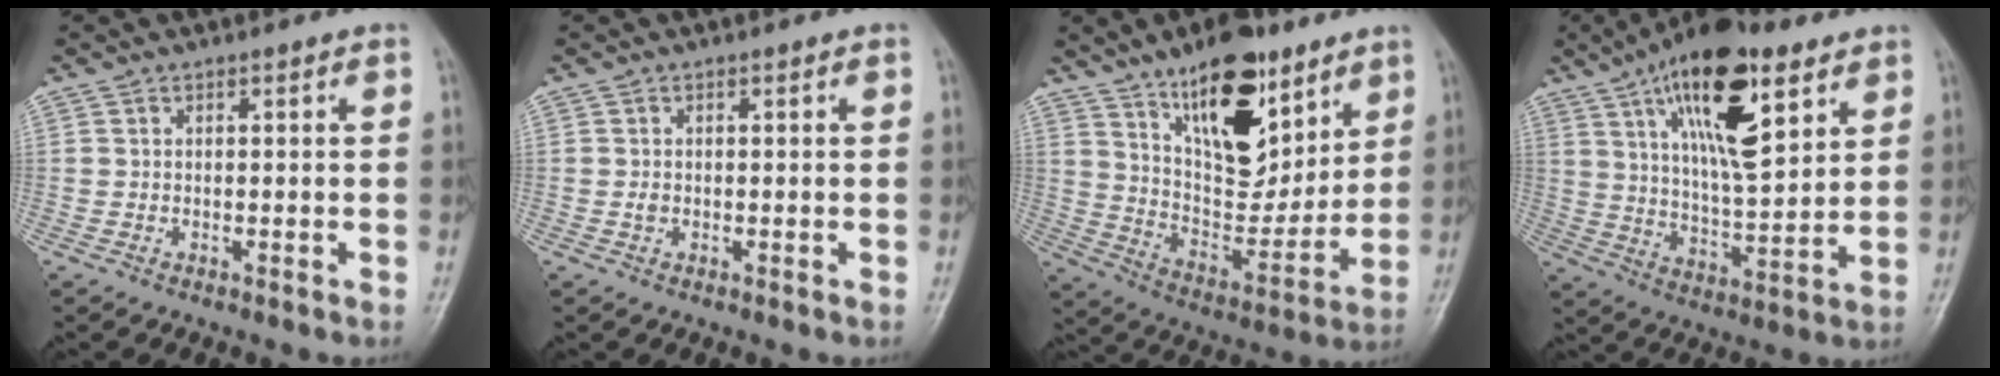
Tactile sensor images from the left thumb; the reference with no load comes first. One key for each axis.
{"total": 1.1, "fx": -0.1, "fy": 0.8, "fz": 0.7, "tx": -0.009, "ty": 0.003, "tz": -0.002}
{"total": 20.4, "fx": 11.8, "fy": 9.4, "fz": 13.8, "tx": -0.161, "ty": -0.068, "tz": 0.202}
{"total": 20.5, "fx": 9.7, "fy": 7.8, "fz": 16.2, "tx": -0.243, "ty": -0.035, "tz": 0.164}